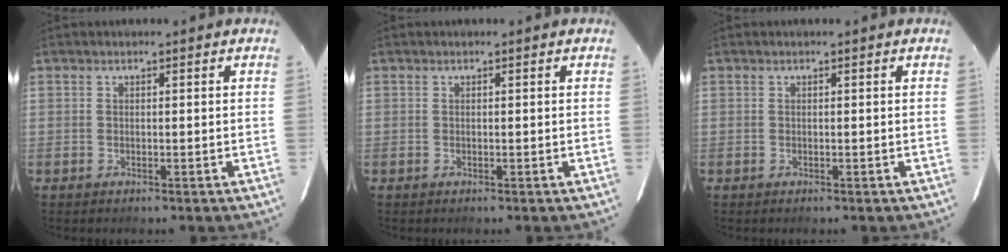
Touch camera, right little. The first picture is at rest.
{"total": 0.0}
{"total": 0.0}